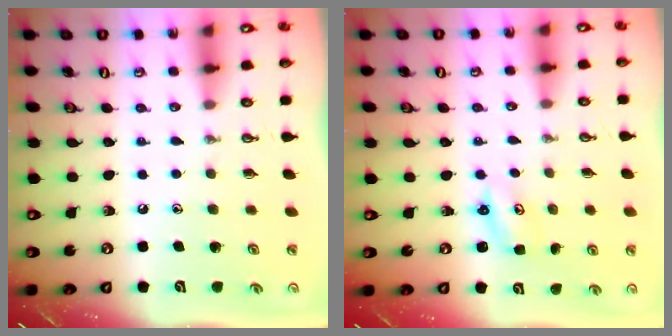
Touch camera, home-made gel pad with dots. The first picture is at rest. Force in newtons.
{"total": 2.7, "press": 2.7, "slide": 0.3}